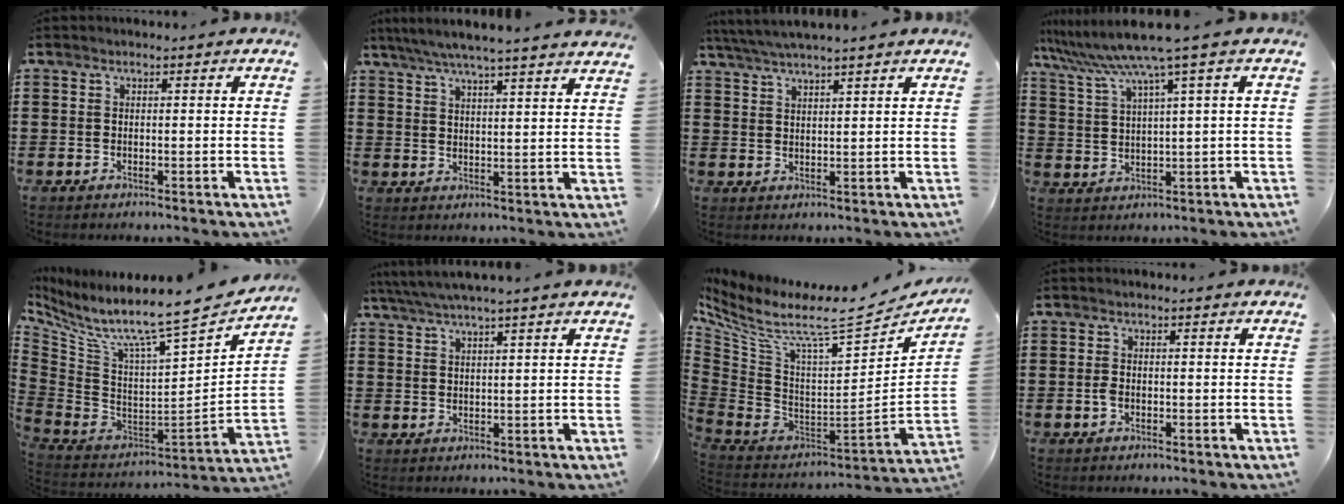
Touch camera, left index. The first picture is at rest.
{"total": 5.2, "force": [4.7, -0.6, 2.1], "torque": [-0.056, -0.023, 0.082]}
{"total": 3.8, "force": [3.5, -0.5, 1.5], "torque": [-0.039, -0.009, 0.063]}
{"total": 6.8, "force": [4.5, -0.7, 5.0], "torque": [-0.123, -0.032, 0.072]}
{"total": 8.3, "force": [5.8, 1.0, 5.9], "torque": [-0.116, -0.064, 0.084]}
{"total": 3.4, "force": [2.9, -0.4, 1.8], "torque": [-0.043, -0.006, 0.052]}
{"total": 10.1, "force": [6.8, 1.9, 7.2], "torque": [-0.161, -0.067, 0.107]}
{"total": 1.6, "force": [-0.4, 0.8, 1.3], "torque": [-0.035, -0.004, -0.009]}